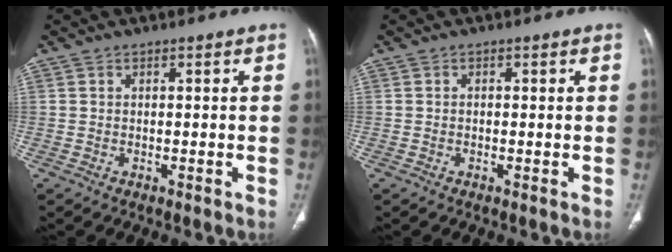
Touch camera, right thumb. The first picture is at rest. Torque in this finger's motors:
{"motor_torque": [-0.37, 0.13, -0.18, 0.02, -0.03]}